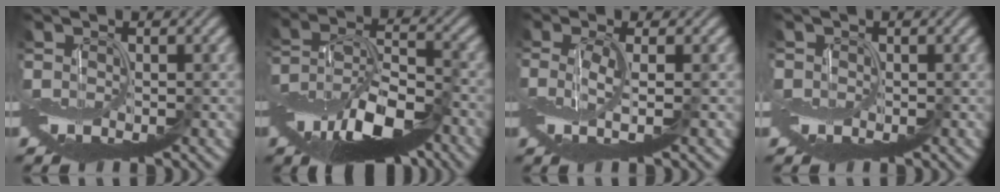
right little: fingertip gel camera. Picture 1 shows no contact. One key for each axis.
{"total": 10.4, "fx": -6.1, "fy": 4.4, "fz": 7.1, "tx": -0.124, "ty": -0.002, "tz": -0.116}
{"total": 2.4, "fx": -0.1, "fy": 0.2, "fz": 2.4, "tx": -0.060, "ty": -0.001, "tz": -0.004}
{"total": 1.5, "fx": 0.0, "fy": 1.5, "fz": 0.2, "tx": -0.007, "ty": 0.005, "tz": 0.000}